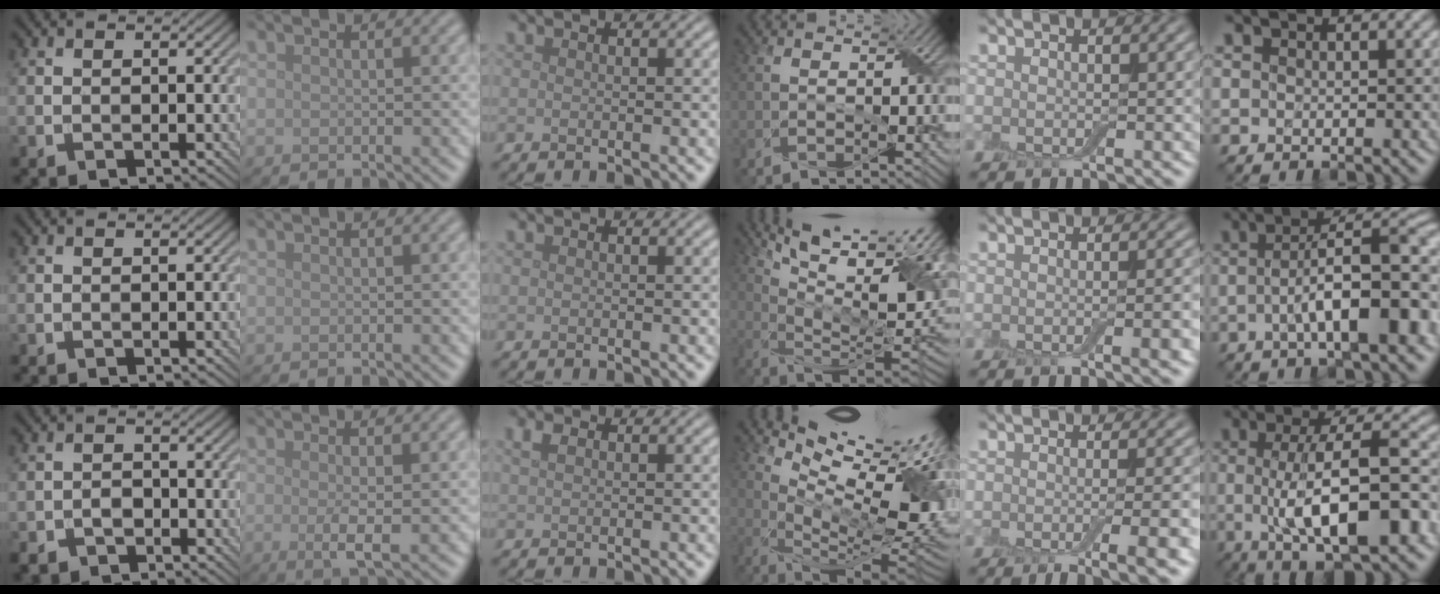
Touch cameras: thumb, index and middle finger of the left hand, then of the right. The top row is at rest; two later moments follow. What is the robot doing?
{"motion": "wrap", "object": "adhesive wrap"}